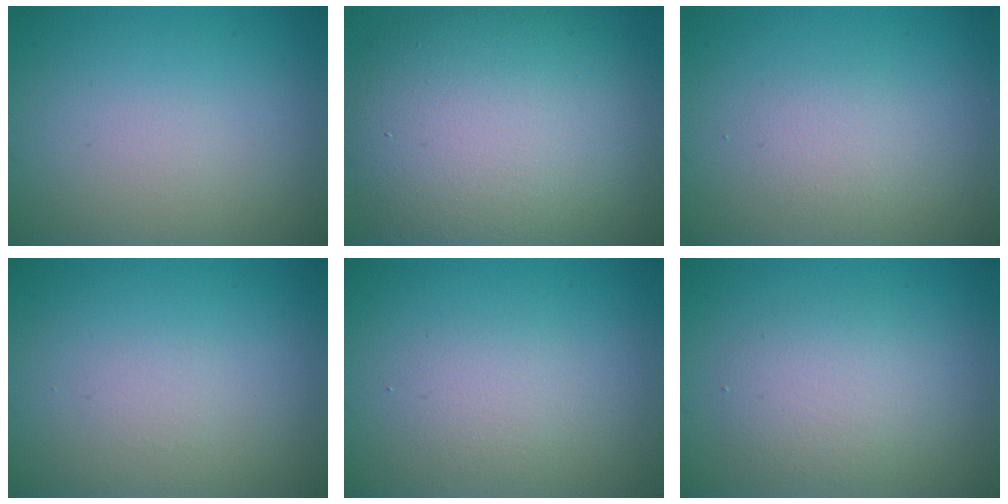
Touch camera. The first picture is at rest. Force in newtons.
{"total": 12.4, "press": 12.3, "slide": 1.4}
{"total": 1.3, "press": 1.3, "slide": 0.1}
{"total": 0.0}
{"total": 1.7, "press": 1.6, "slide": 0.1}
{"total": 2.9, "press": 2.9, "slide": 0.0}